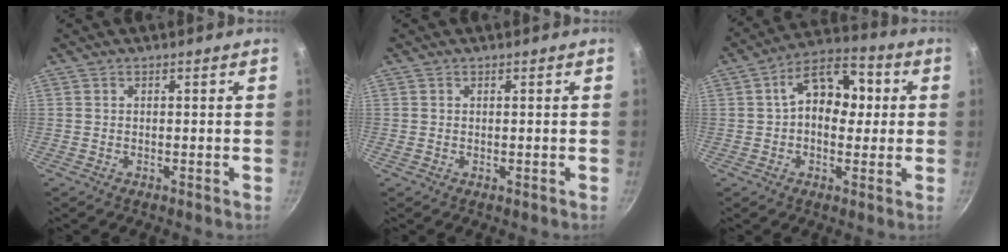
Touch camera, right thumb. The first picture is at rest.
{"total": 0.0}
{"total": 13.1, "force": [1.9, 8.8, 9.5], "torque": [-0.091, 0.023, 0.011]}